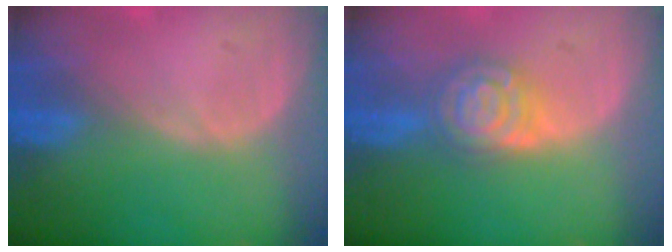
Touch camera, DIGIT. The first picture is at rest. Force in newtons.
{"total": 6.2, "press": 6.2, "slide": 0.4}